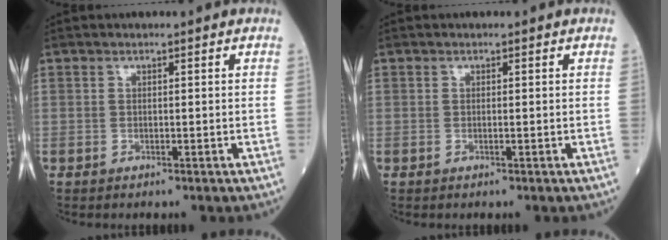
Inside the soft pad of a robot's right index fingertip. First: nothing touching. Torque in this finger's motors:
{"motor_torque": [-0.03, 0.01, 0.05, -0.01]}